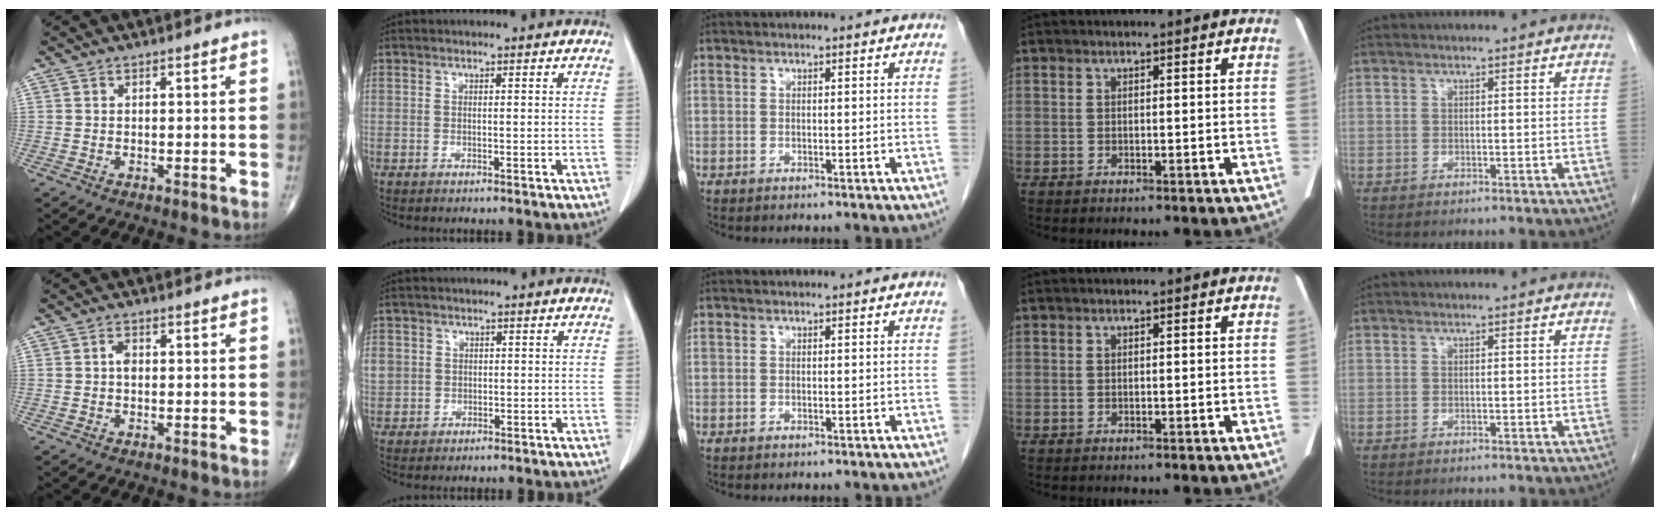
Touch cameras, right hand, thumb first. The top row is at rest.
{"thumb": {"total": 1.9, "force": [0.1, 1.2, 1.4], "torque": [-0.020, 0.003, -0.003]}, "index": {"total": 4.5, "force": [0.9, 4.2, 1.0], "torque": [-0.031, 0.007, 0.027]}}